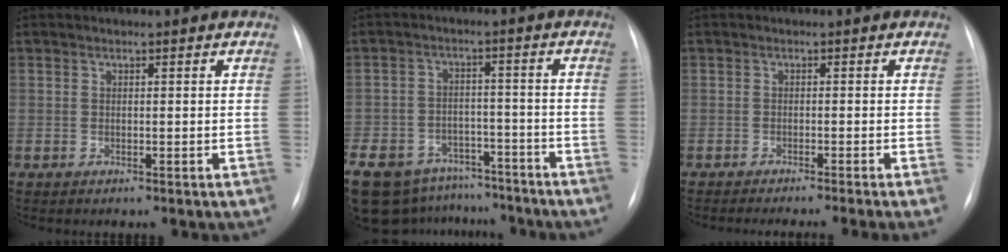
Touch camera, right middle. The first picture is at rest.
{"total": 19.7, "force": [-14.9, 10.6, 7.2], "torque": [-0.204, -0.006, -0.211]}
{"total": 7.9, "force": [-6.7, -1.4, 4.0], "torque": [-0.023, -0.016, -0.092]}